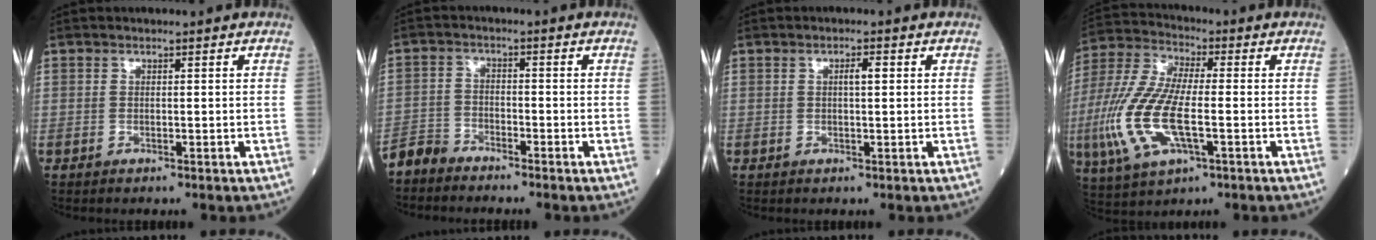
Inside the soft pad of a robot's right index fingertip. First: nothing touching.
{"total": 3.4, "force": [-3.3, 0.8, -0.1], "torque": [0.006, -0.006, -0.069]}
{"total": 1.7, "force": [0.4, 0.3, 1.6], "torque": [-0.027, 0.004, 0.005]}
{"total": 14.7, "force": [-3.2, 4.7, 13.6], "torque": [-0.308, -0.007, -0.061]}